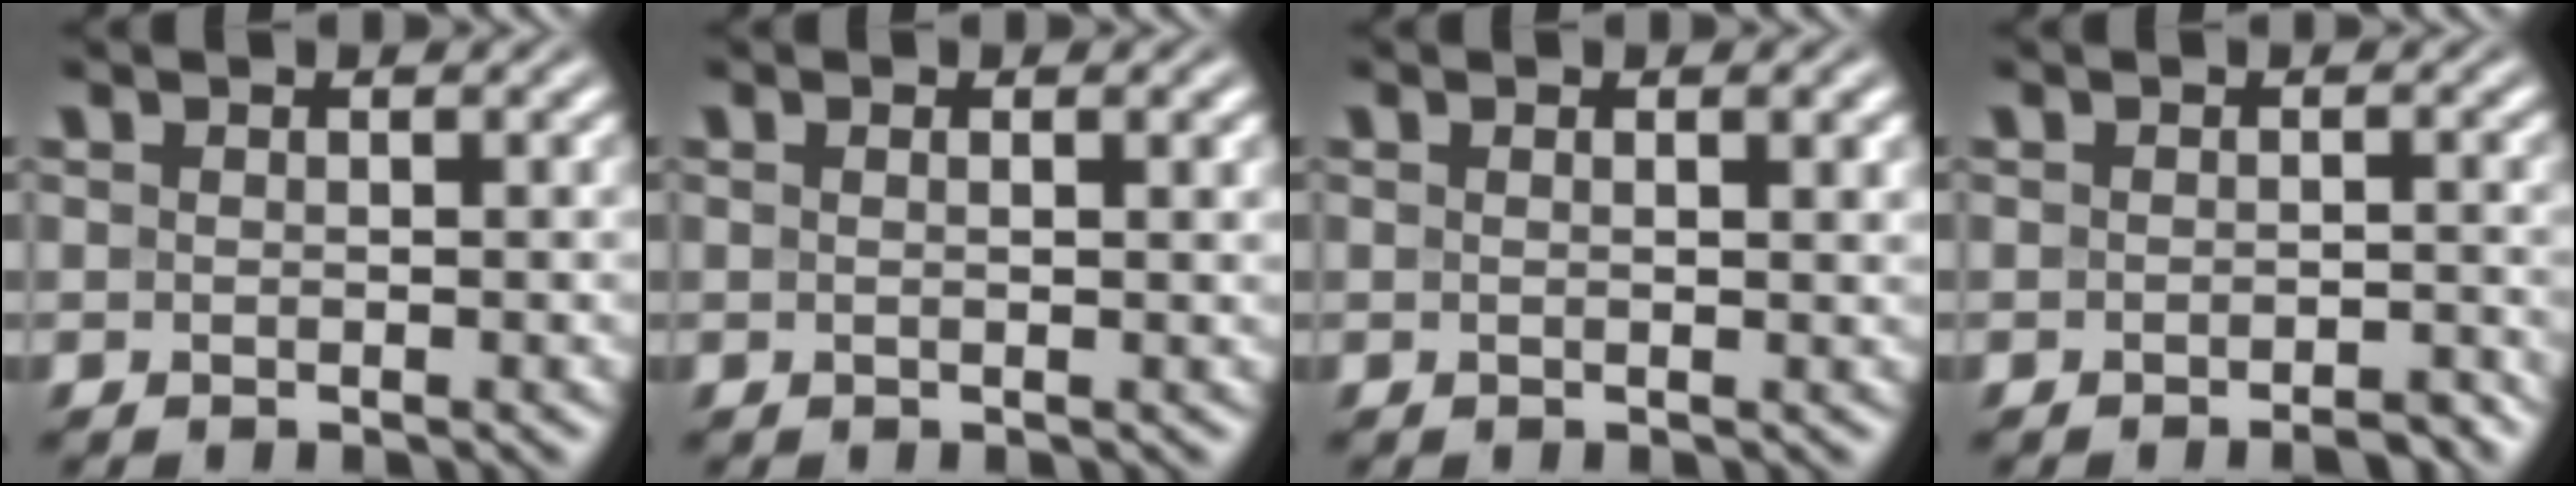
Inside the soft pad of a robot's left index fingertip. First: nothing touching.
{"total": 1.9, "force": [0.7, 0.6, 1.7], "torque": [-0.017, -0.003, -0.002]}
{"total": 1.7, "force": [0.6, 0.4, 1.5], "torque": [-0.019, 0.002, 0.004]}
{"total": 1.8, "force": [-1.5, 0.4, 0.9], "torque": [-0.007, 0.004, -0.018]}